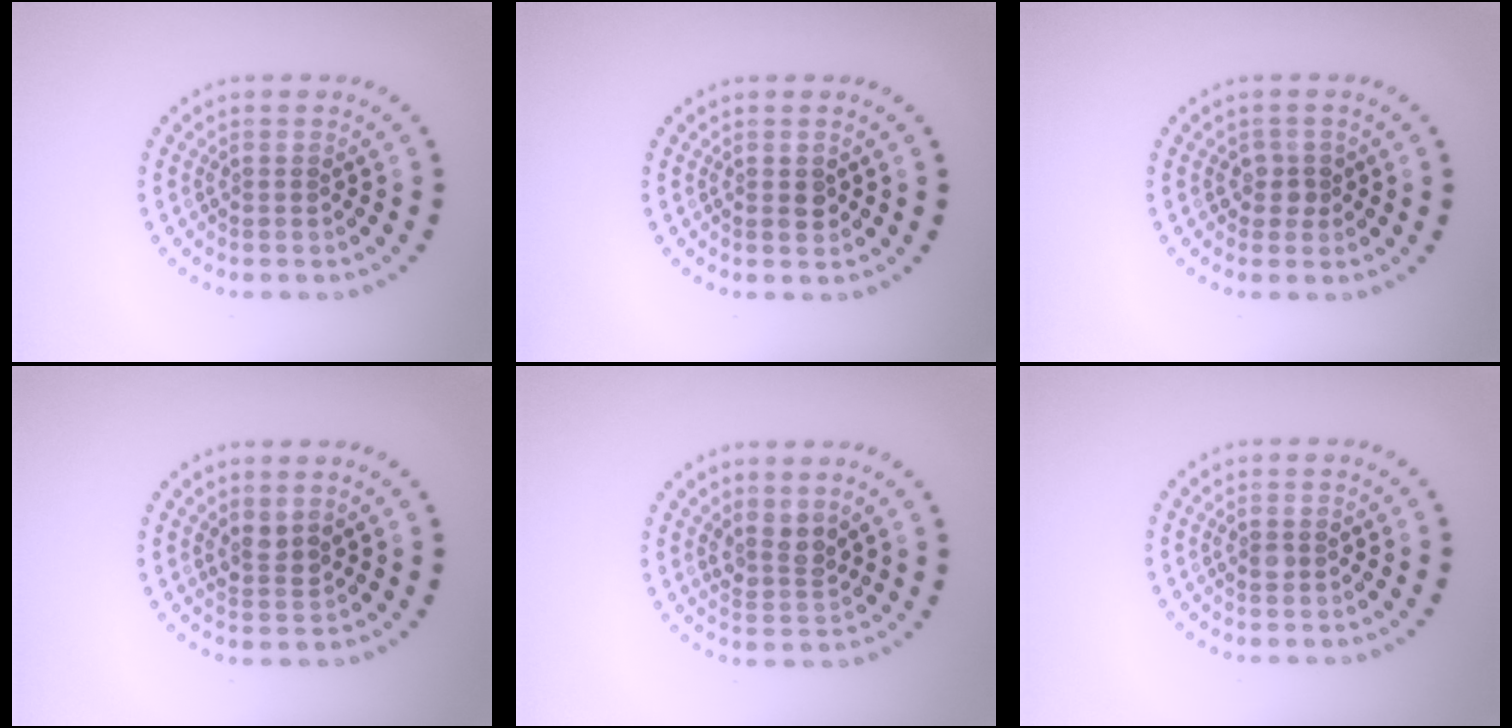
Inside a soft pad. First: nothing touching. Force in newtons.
{"total": 1.2, "press": 1.1, "slide": 0.3}
{"total": 1.6, "press": 1.3, "slide": 0.9}
{"total": 1.7, "press": 1.3, "slide": 1.0}
{"total": 2.4, "press": 1.9, "slide": 1.5}
{"total": 1.0, "press": 1.0, "slide": 0.2}